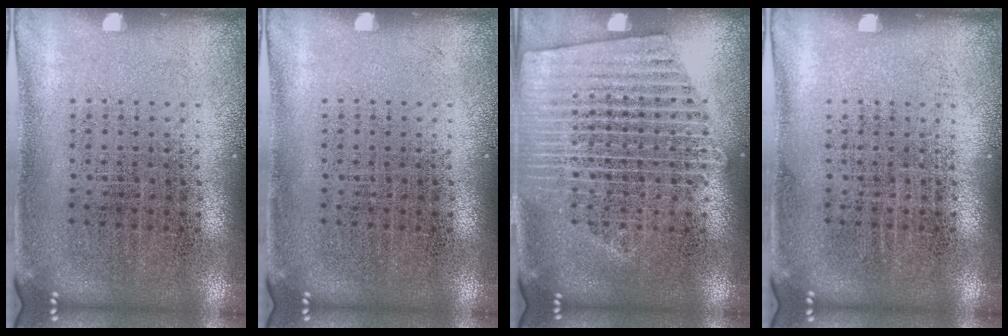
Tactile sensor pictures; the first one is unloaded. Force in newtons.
{"total": 0.0}
{"total": 1.8, "press": 1.8, "slide": 0.3}
{"total": 0.0}